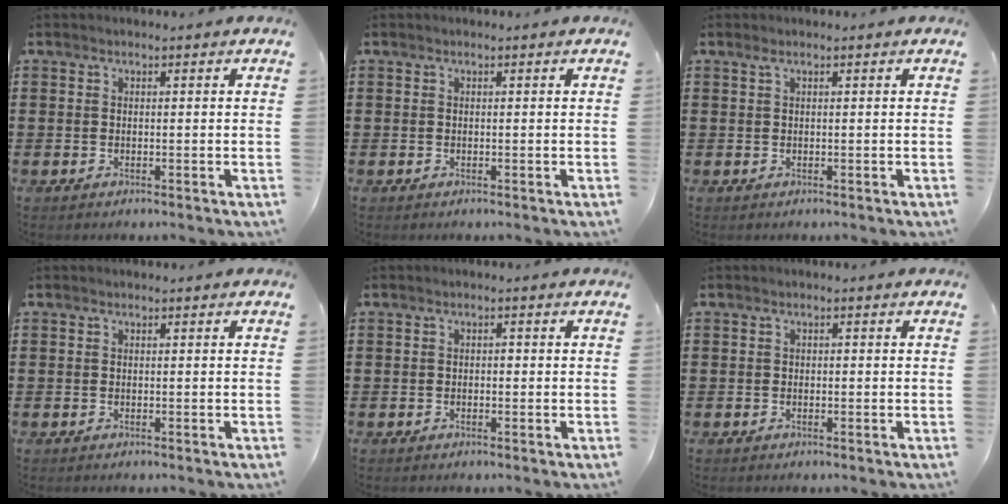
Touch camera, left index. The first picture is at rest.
{"total": 0.0}
{"total": 0.5, "force": [0.3, 0.0, 0.4], "torque": [-0.008, 0.000, 0.006]}
{"total": 0.0}
{"total": 0.7, "force": [-0.4, 0.5, 0.4], "torque": [-0.011, -0.002, -0.007]}
{"total": 0.6, "force": [-0.3, 0.4, 0.3], "torque": [-0.008, 0.000, -0.005]}